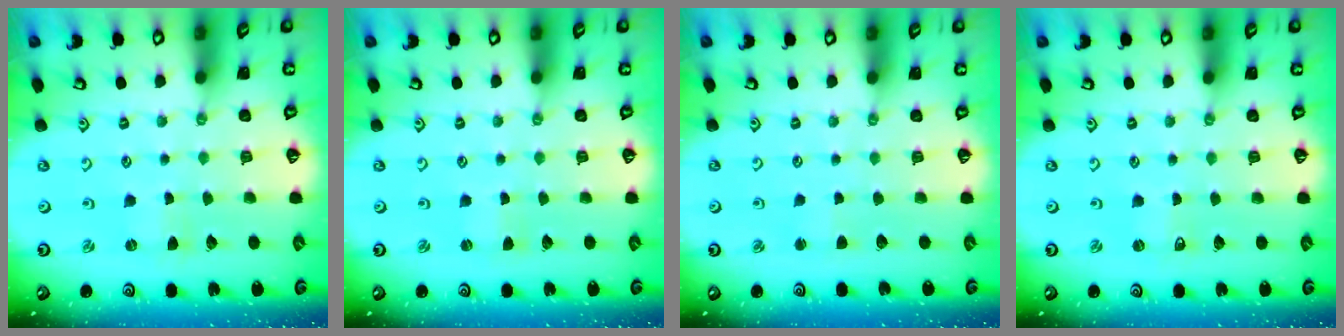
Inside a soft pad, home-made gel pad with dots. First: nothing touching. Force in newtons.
{"total": 0.7, "press": 0.7, "slide": 0.2}
{"total": 1.4, "press": 1.3, "slide": 0.3}
{"total": 0.0}